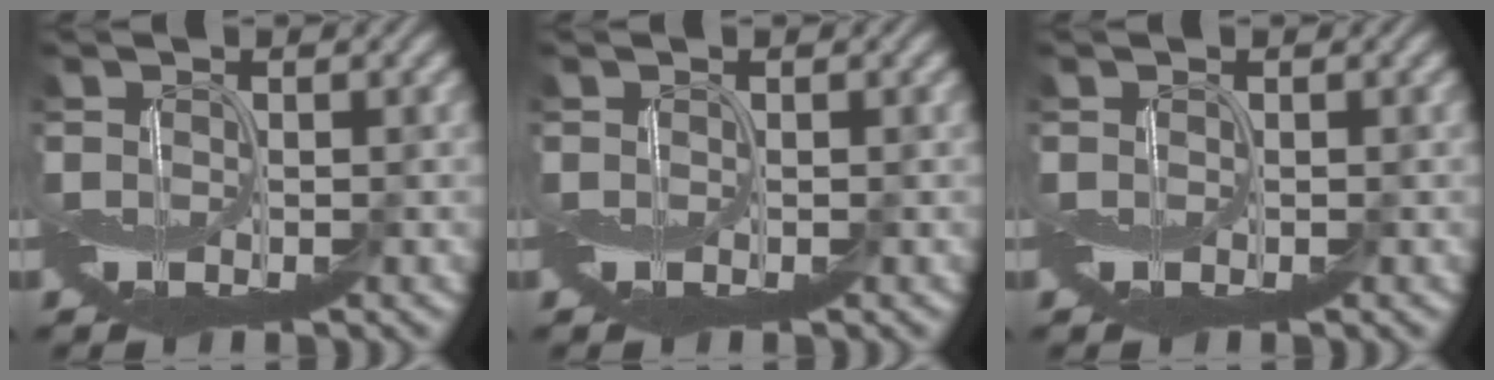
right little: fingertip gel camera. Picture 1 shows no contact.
{"total": 0.0}
{"total": 0.0}